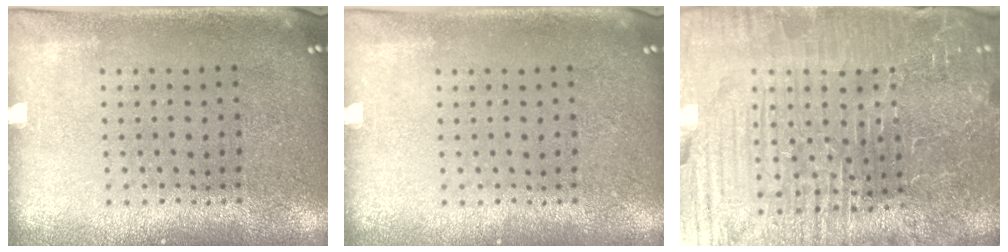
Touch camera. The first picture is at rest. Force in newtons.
{"total": 0.0}
{"total": 5.7, "press": 5.4, "slide": 1.7}